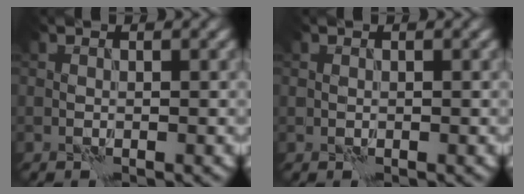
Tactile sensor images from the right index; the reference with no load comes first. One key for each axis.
{"total": 0.0}